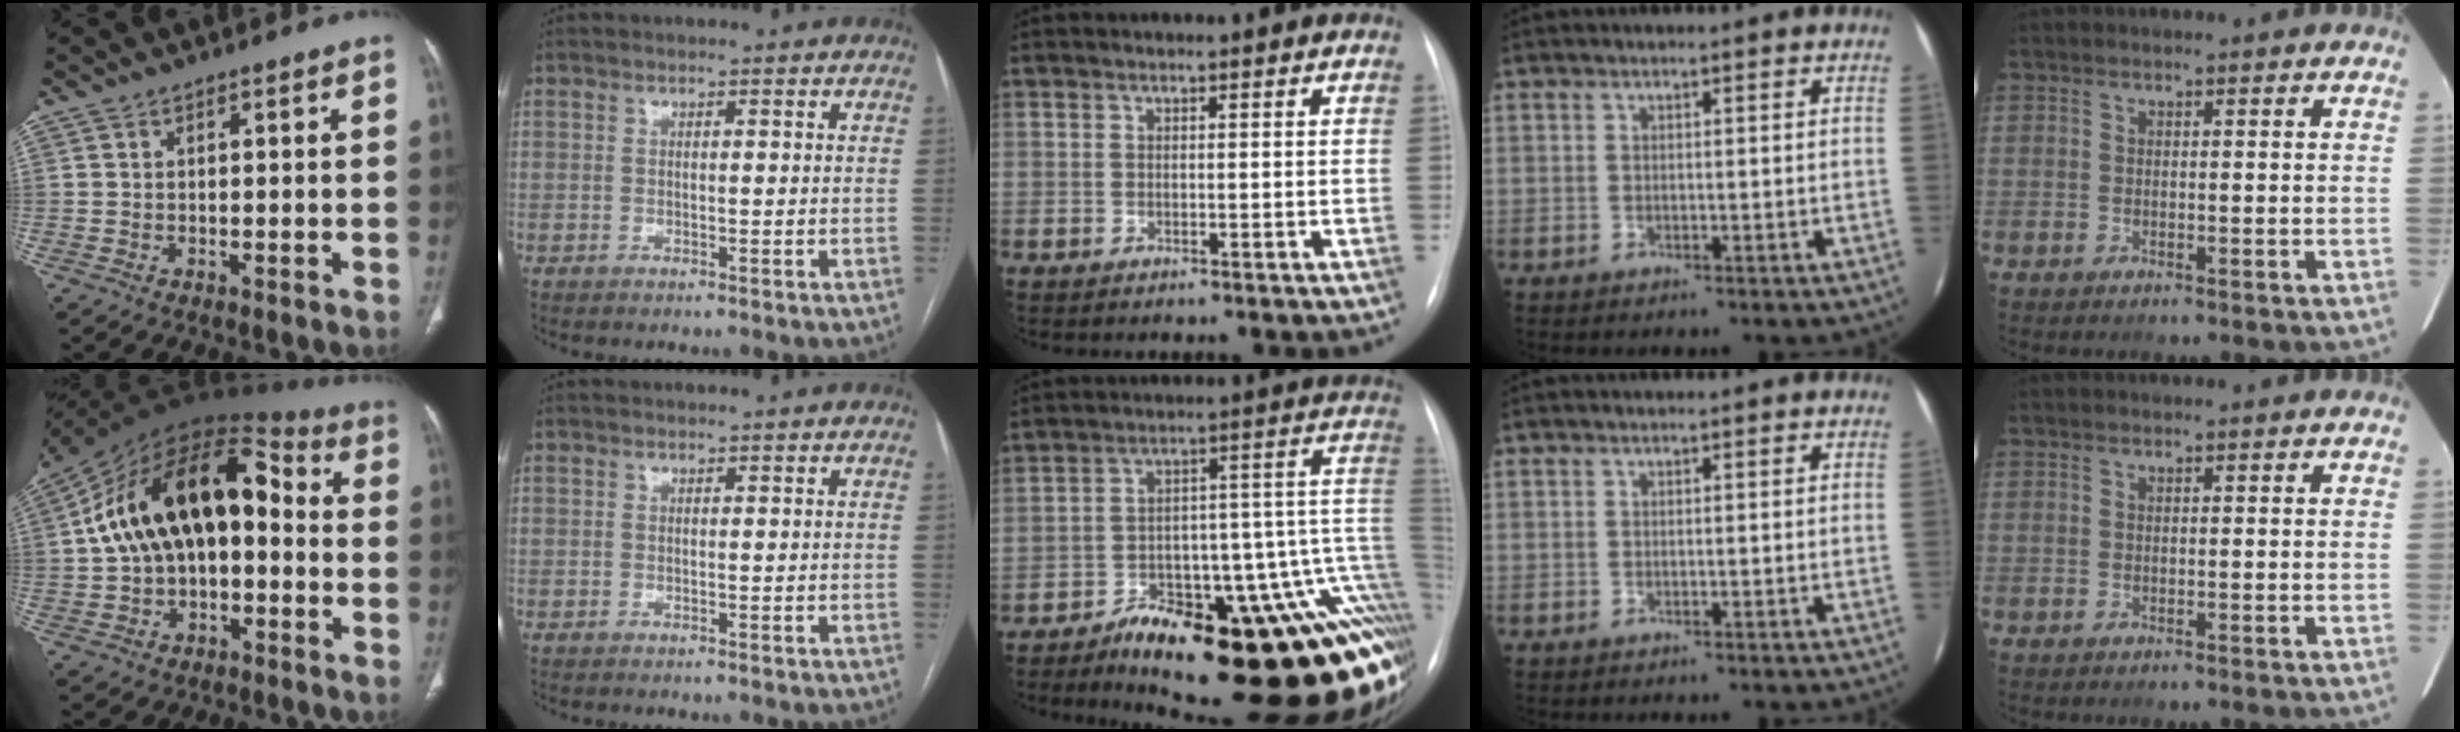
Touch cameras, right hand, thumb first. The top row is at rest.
{"thumb": {"total": 21.8, "force": [0.1, 12.9, 17.5], "torque": [-0.285, 0.053, -0.006]}, "middle": {"total": 28.4, "force": [-14.4, 7.7, 23.2], "torque": [-0.176, 0.028, -0.186]}}